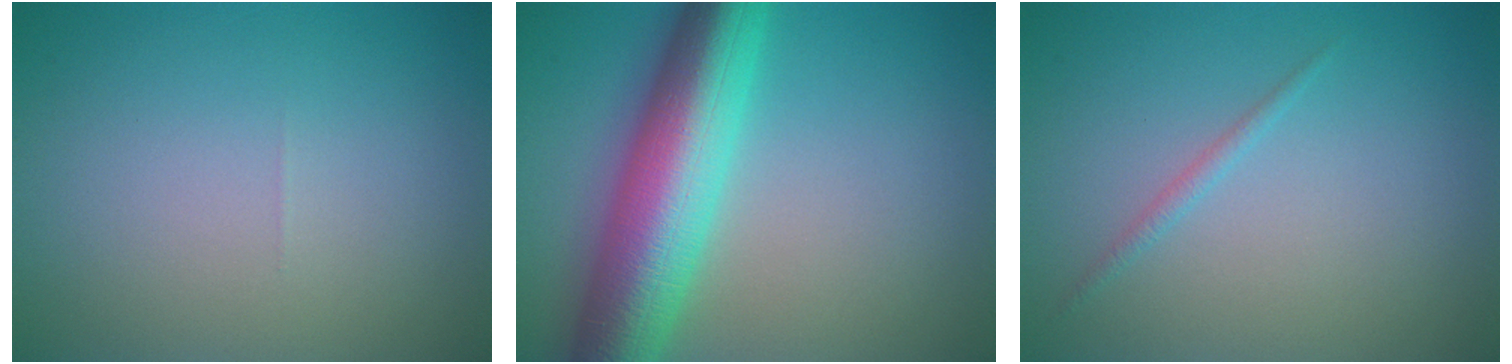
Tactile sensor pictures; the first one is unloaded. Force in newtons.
{"total": 10.6, "press": 10.6, "slide": 0.1}
{"total": 0.8, "press": 0.8, "slide": 0.1}